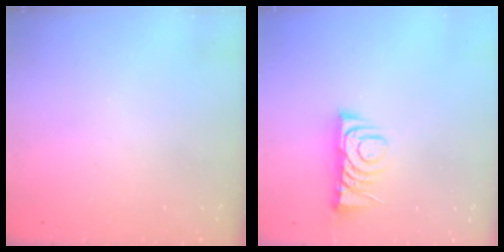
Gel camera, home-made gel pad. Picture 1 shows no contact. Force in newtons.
{"total": 7.4, "press": 7.4, "slide": 0.1}